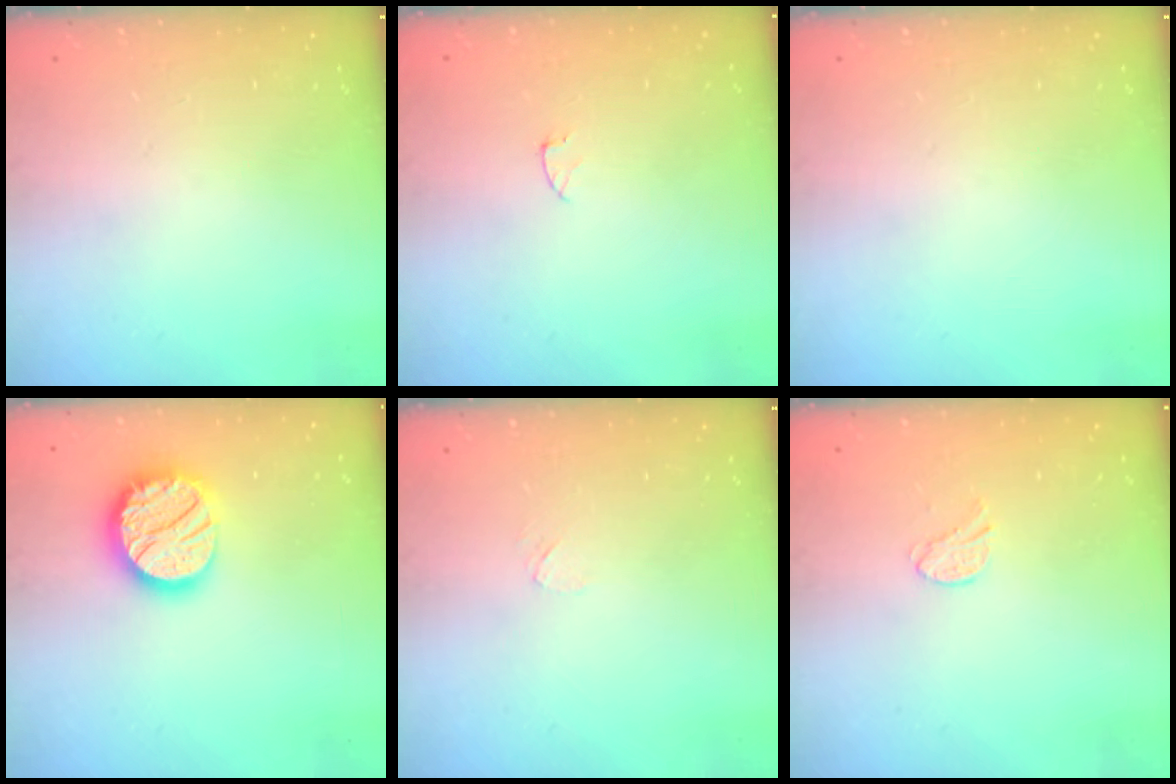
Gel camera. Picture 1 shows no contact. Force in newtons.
{"total": 2.6, "press": 2.6, "slide": 0.2}
{"total": 0.0}
{"total": 18.1, "press": 18.1, "slide": 1.3}
{"total": 3.2, "press": 3.2, "slide": 0.4}
{"total": 5.4, "press": 5.4, "slide": 0.5}